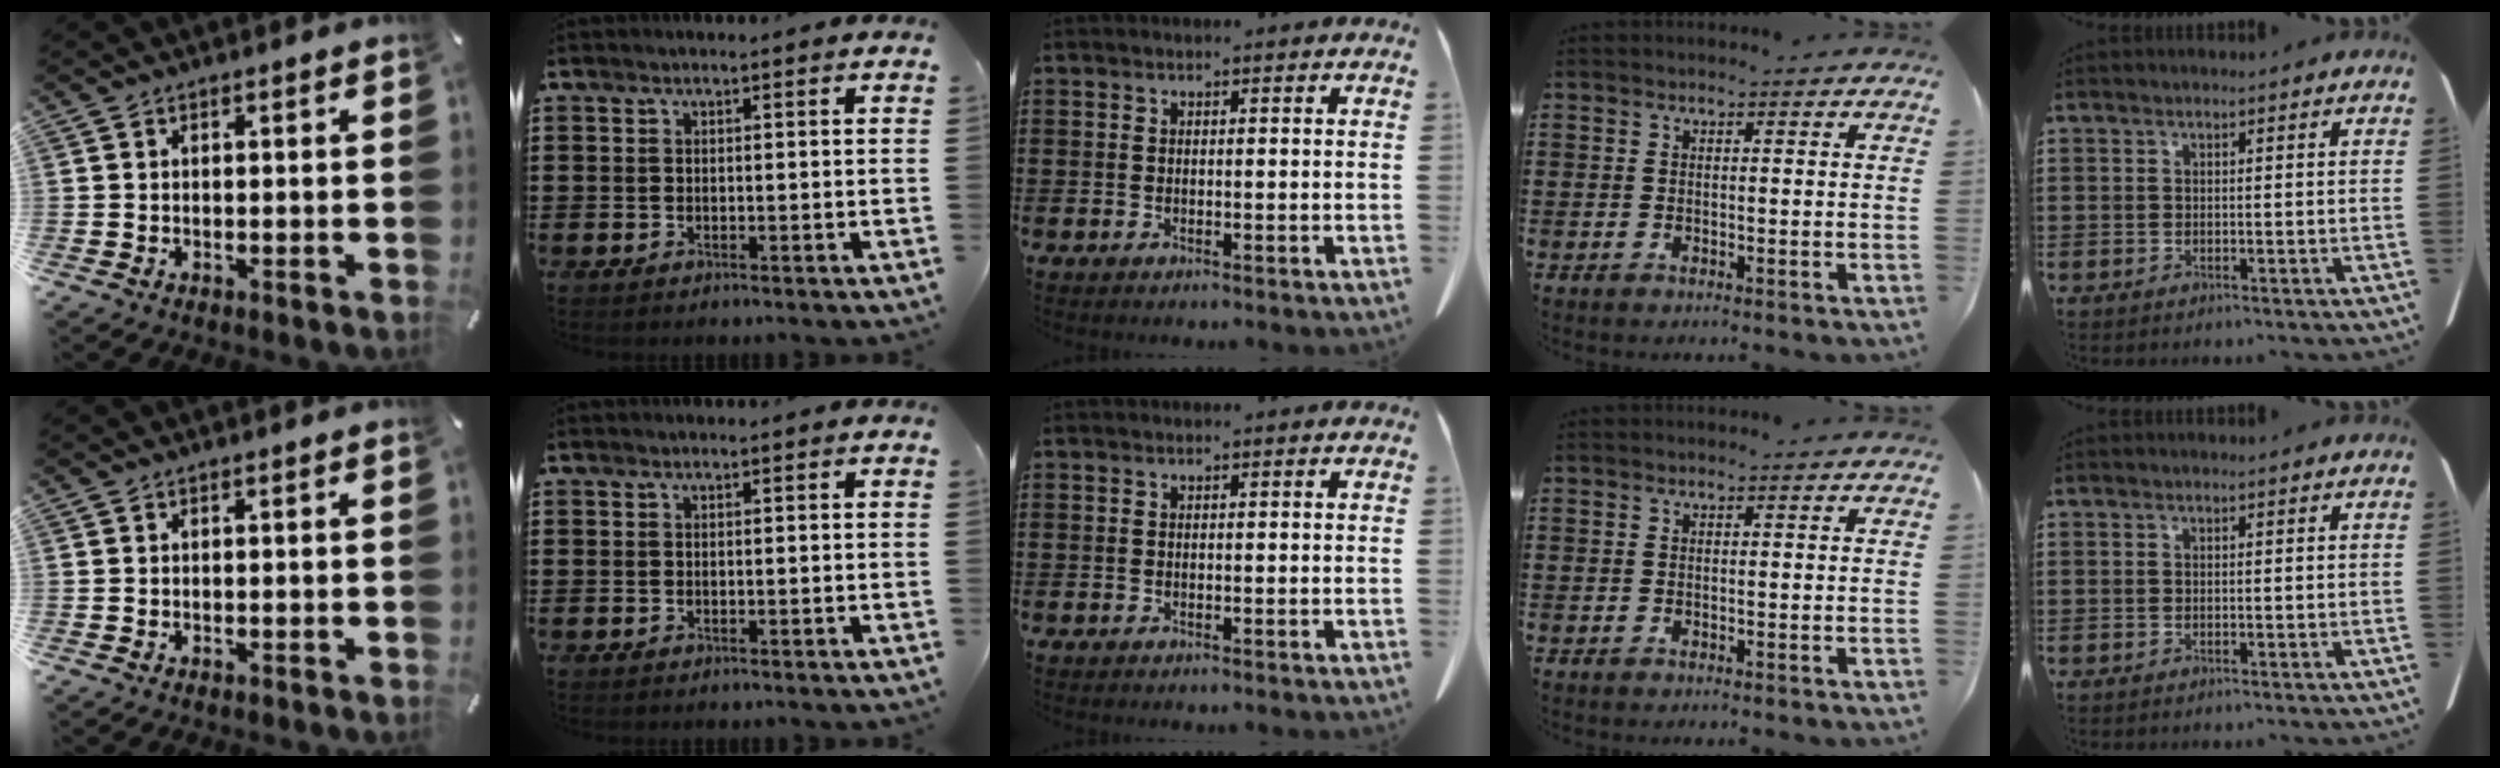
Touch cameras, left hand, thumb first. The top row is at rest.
{}